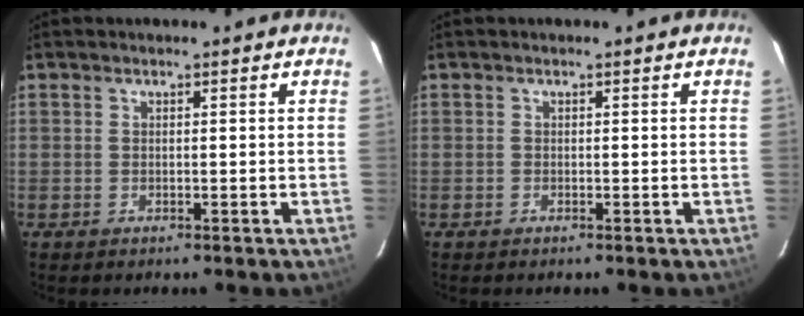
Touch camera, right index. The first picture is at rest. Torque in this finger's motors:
{"motor_torque": [0.03, -0.03, 0.04, 0.00]}